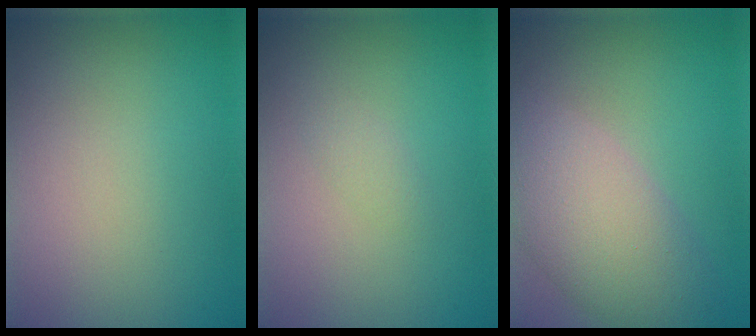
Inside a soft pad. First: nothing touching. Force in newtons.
{"total": 0.7, "press": 0.7, "slide": 0.0}
{"total": 6.6, "press": 6.6, "slide": 0.4}